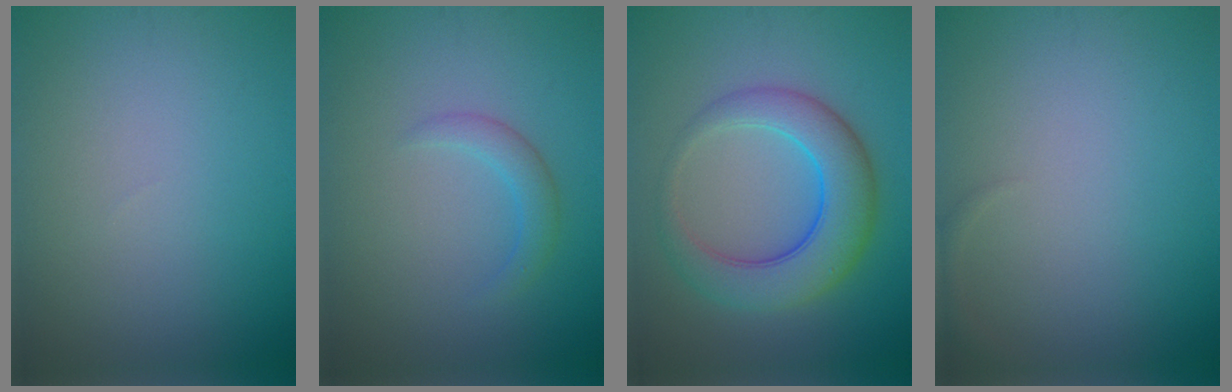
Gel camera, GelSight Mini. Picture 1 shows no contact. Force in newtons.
{"total": 1.8, "press": 1.8, "slide": 0.1}
{"total": 6.7, "press": 6.7, "slide": 0.2}
{"total": 0.7, "press": 0.7, "slide": 0.1}